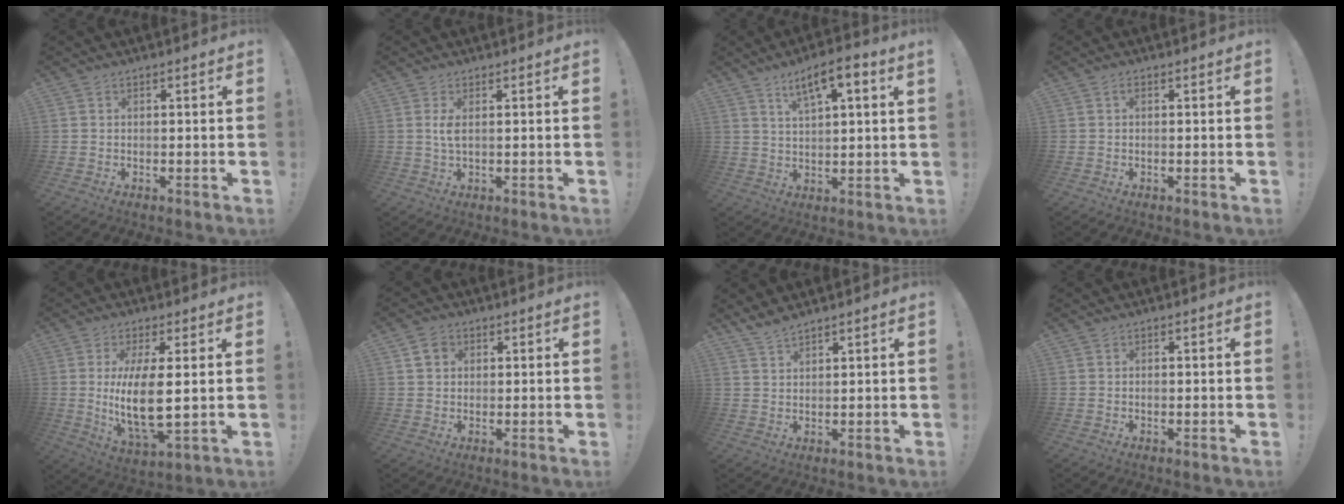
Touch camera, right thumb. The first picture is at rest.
{"total": 2.7, "force": [0.5, 0.7, 2.6], "torque": [-0.045, -0.002, 0.006]}
{"total": 8.2, "force": [4.4, 2.1, 6.5], "torque": [-0.098, -0.019, 0.071]}
{"total": 0.8, "force": [-0.2, 0.3, 0.7], "torque": [-0.015, 0.003, -0.005]}
{"total": 13.6, "force": [1.1, 4.6, 12.7], "torque": [-0.253, -0.023, 0.015]}
{"total": 4.4, "force": [1.8, 3.6, 1.8], "torque": [-0.027, 0.005, 0.034]}
{"total": 3.4, "force": [3.1, 0.2, 1.3], "torque": [-0.038, -0.014, 0.060]}
{"total": 0.7, "force": [-0.5, 0.4, 0.2], "torque": [-0.004, 0.002, -0.010]}